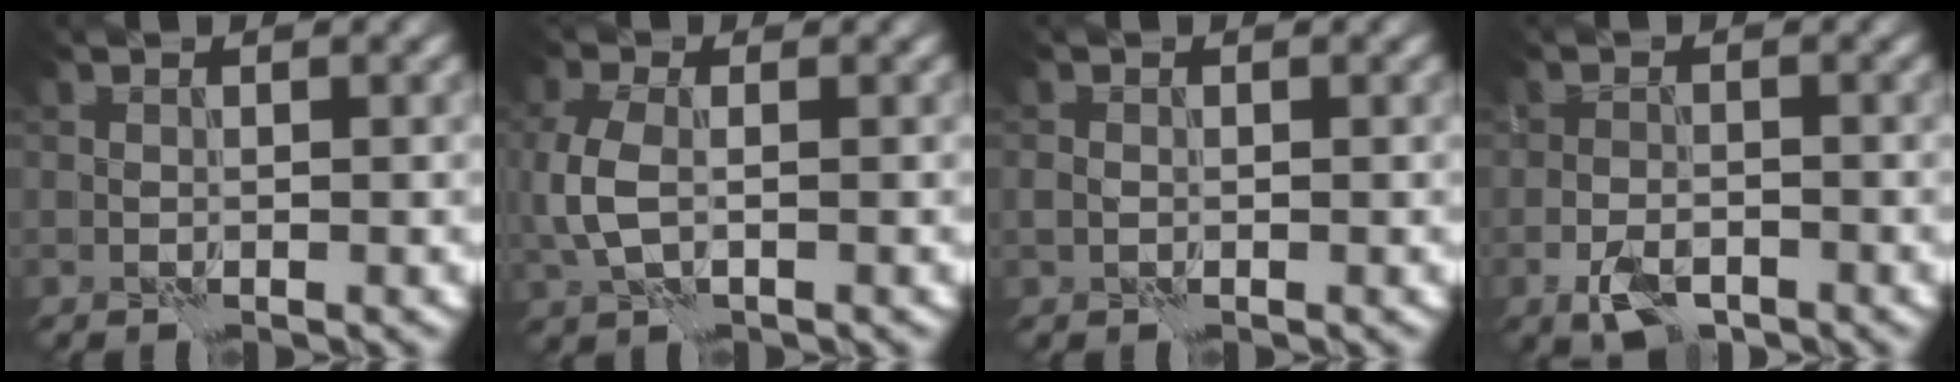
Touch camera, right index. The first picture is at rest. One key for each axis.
{"total": 3.5, "fx": 0.0, "fy": 2.1, "fz": 2.8, "tx": -0.079, "ty": 0.003, "tz": -0.003}
{"total": 1.0, "fx": 0.0, "fy": 0.9, "fz": 0.6, "tx": -0.014, "ty": -0.001, "tz": 0.000}
{"total": 3.5, "fx": -2.1, "fy": 1.7, "fz": 2.2, "tx": -0.042, "ty": -0.004, "tz": -0.044}